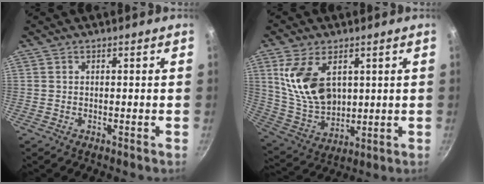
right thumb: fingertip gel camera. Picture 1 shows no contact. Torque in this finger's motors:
{"motor_torque": [-0.01, 0.50, 0.77, 0.14, 0.26]}